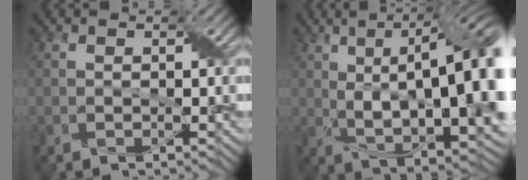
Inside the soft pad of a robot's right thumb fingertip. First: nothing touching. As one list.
[{"total": 17.6, "force": [3.1, 6.4, 16.1], "torque": [-0.237, 0.021, 0.051]}]